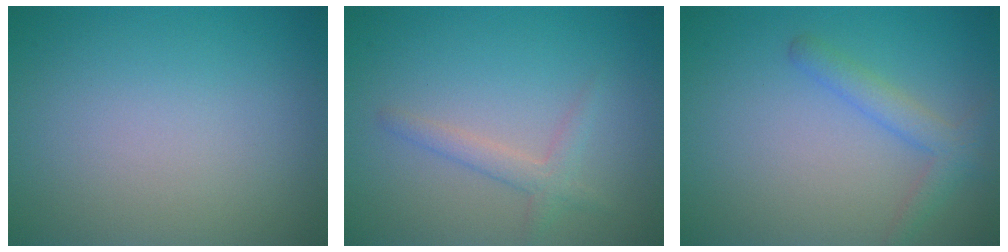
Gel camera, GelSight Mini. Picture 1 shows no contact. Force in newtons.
{"total": 1.9, "press": 1.9, "slide": 0.1}
{"total": 2.3, "press": 2.3, "slide": 0.1}